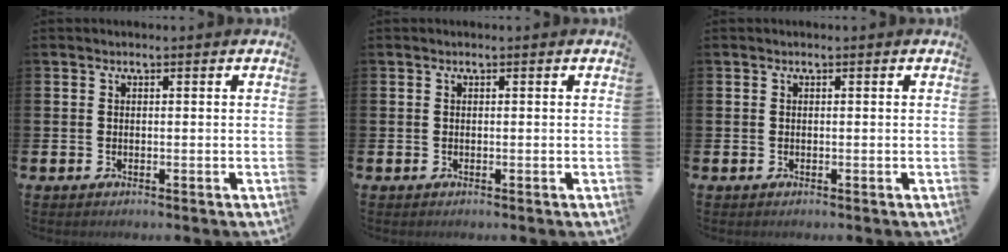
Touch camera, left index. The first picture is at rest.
{"total": 0.0}
{"total": 0.0}